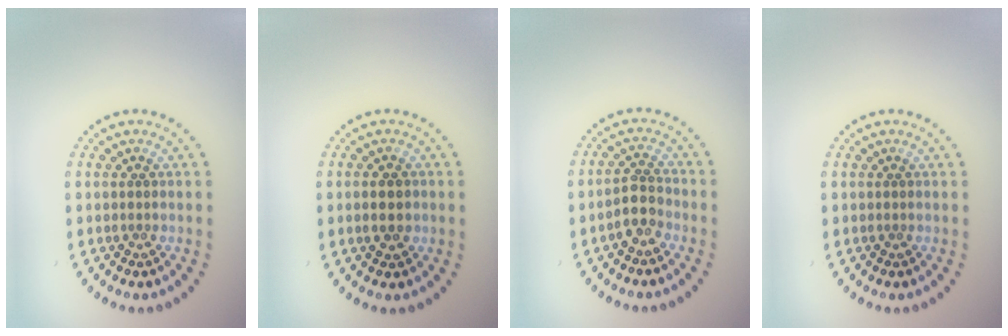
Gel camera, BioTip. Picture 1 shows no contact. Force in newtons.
{"total": 2.6, "press": 2.6, "slide": 0.1}
{"total": 2.4, "press": 2.1, "slide": 1.0}
{"total": 0.0}